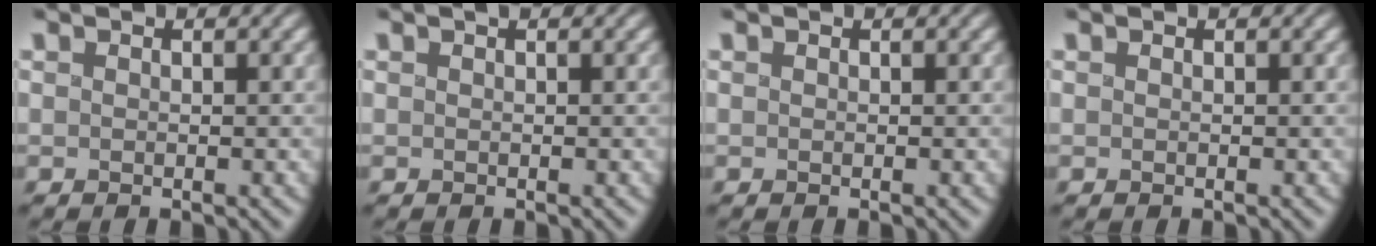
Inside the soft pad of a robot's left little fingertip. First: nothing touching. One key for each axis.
{"total": 0.0}
{"total": 0.0}
{"total": 0.0}